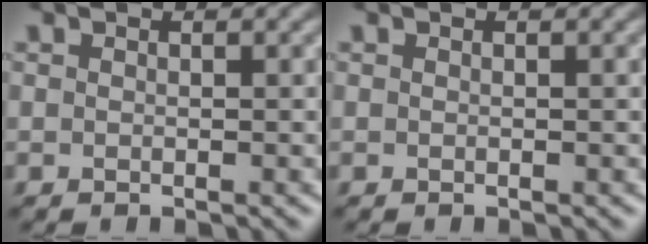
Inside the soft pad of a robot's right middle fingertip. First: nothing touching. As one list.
[{"total": 0.0}]